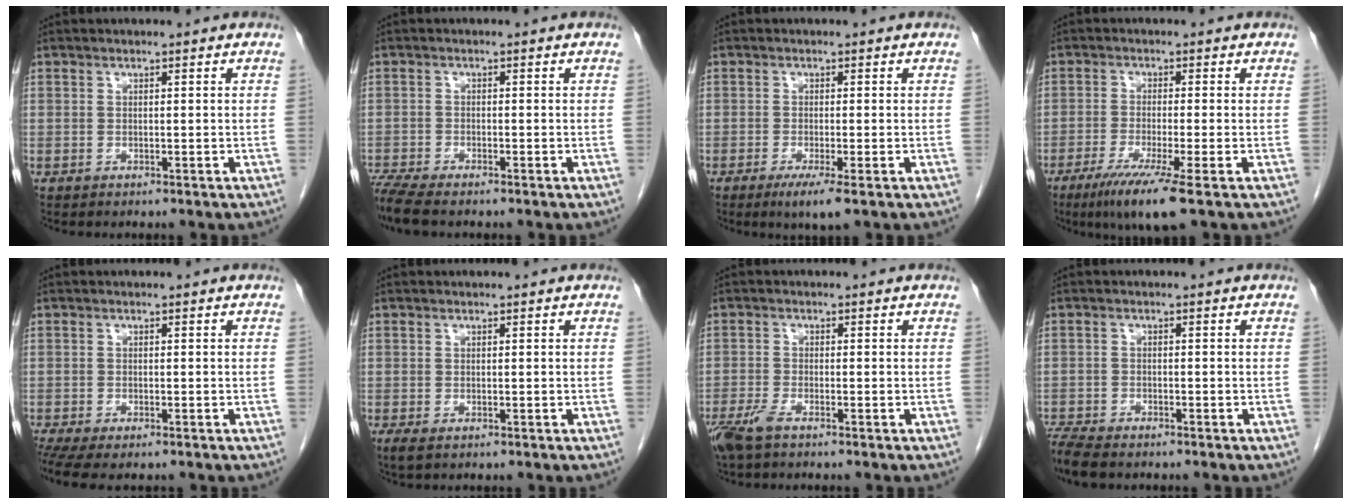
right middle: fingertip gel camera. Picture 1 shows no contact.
{"total": 5.4, "force": [-4.6, 0.6, 2.7], "torque": [-0.055, -0.014, -0.085]}
{"total": 3.9, "force": [-2.1, 0.1, 3.3], "torque": [-0.054, -0.012, -0.036]}
{"total": 7.6, "force": [-4.6, -0.7, 6.0], "torque": [-0.105, -0.024, -0.081]}
{"total": 7.1, "force": [-5.4, 2.4, 4.0], "torque": [-0.074, -0.007, -0.086]}
{"total": 1.8, "force": [-1.1, 0.8, 1.2], "torque": [-0.023, -0.004, -0.013]}
{"total": 4.2, "force": [-3.0, 0.9, 2.8], "torque": [-0.064, -0.009, -0.059]}
{"total": 6.2, "force": [-5.4, 1.6, 2.7], "torque": [-0.053, -0.014, -0.095]}